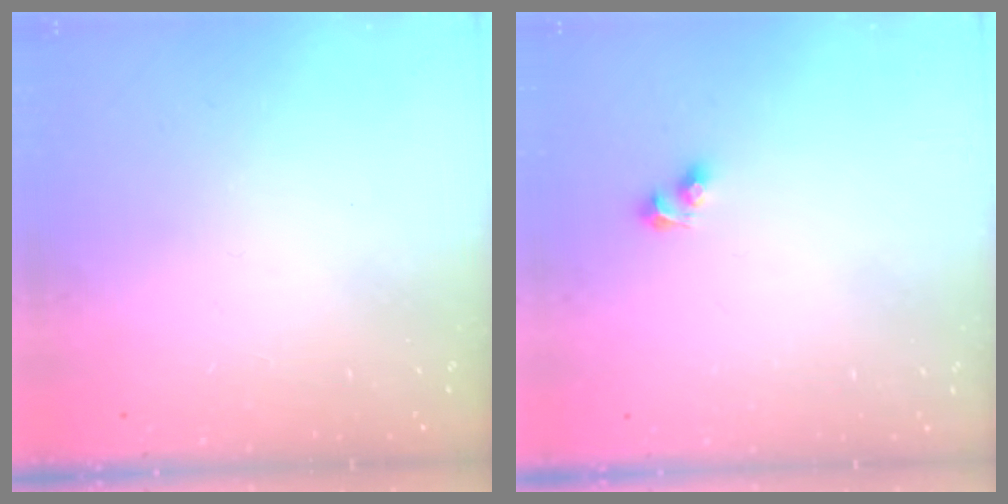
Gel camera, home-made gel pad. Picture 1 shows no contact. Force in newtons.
{"total": 4.1, "press": 3.5, "slide": 2.1}